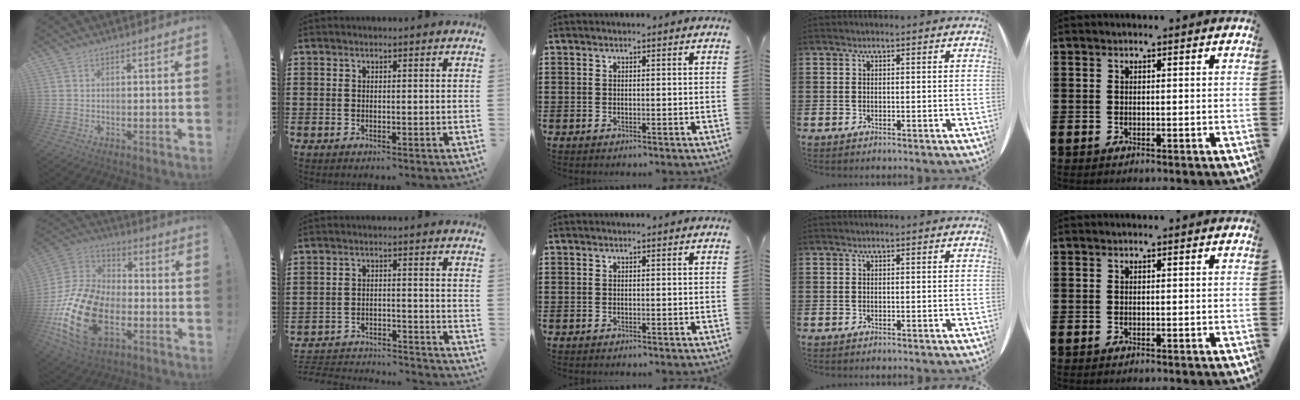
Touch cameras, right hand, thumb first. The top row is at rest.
{"thumb": {"total": 24.9, "force": [-8.5, 15.3, 17.7], "torque": [-0.359, 0.053, -0.134]}, "index": {"total": 4.0, "force": [-4.0, 0.2, 0.6], "torque": [-0.023, -0.002, -0.086]}}